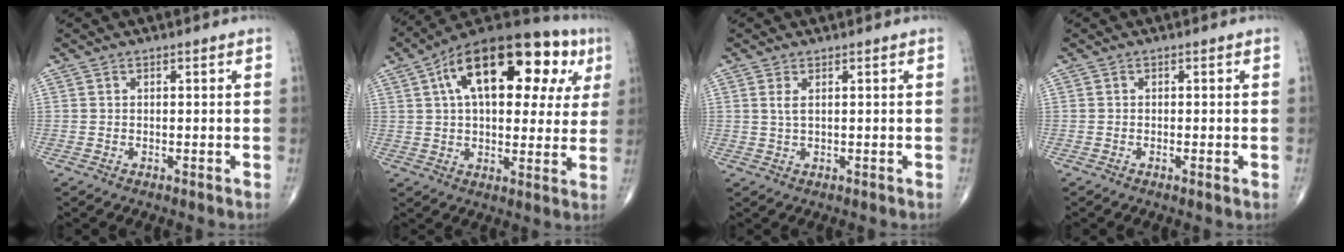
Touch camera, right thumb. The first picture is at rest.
{"total": 25.3, "force": [8.8, 13.0, 19.8], "torque": [-0.272, 0.030, 0.127]}
{"total": 1.7, "force": [0.7, 0.5, 1.5], "torque": [-0.035, -0.001, 0.019]}
{"total": 0.9, "force": [-0.3, 0.1, 0.9], "torque": [-0.020, -0.003, -0.006]}